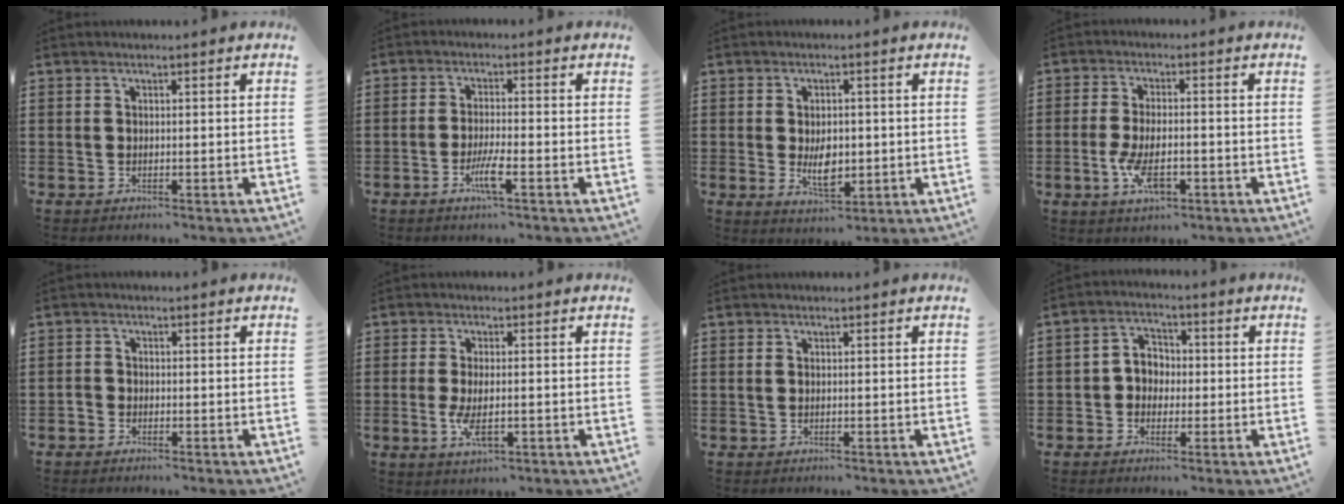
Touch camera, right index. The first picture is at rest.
{"total": 4.1, "force": [-2.1, 0.3, 3.5], "torque": [-0.073, -0.009, -0.040]}
{"total": 5.0, "force": [-0.3, 2.7, 4.1], "torque": [-0.068, -0.003, -0.010]}
{"total": 5.9, "force": [-2.1, 2.5, 5.0], "torque": [-0.112, -0.004, -0.042]}
{"total": 1.1, "force": [-0.8, 0.8, 0.1], "torque": [-0.006, 0.004, -0.018]}
{"total": 4.5, "force": [-1.0, 1.5, 4.1], "torque": [-0.093, -0.006, -0.024]}
{"total": 0.6, "force": [0.1, 0.3, 0.5], "torque": [-0.011, 0.003, 0.002]}
{"total": 3.8, "force": [-0.9, 3.3, 1.5], "torque": [-0.040, 0.013, -0.023]}